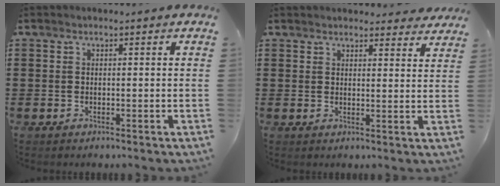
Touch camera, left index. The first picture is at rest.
{"total": 2.9, "force": [2.9, 0.3, 0.3], "torque": [-0.004, -0.010, 0.053]}